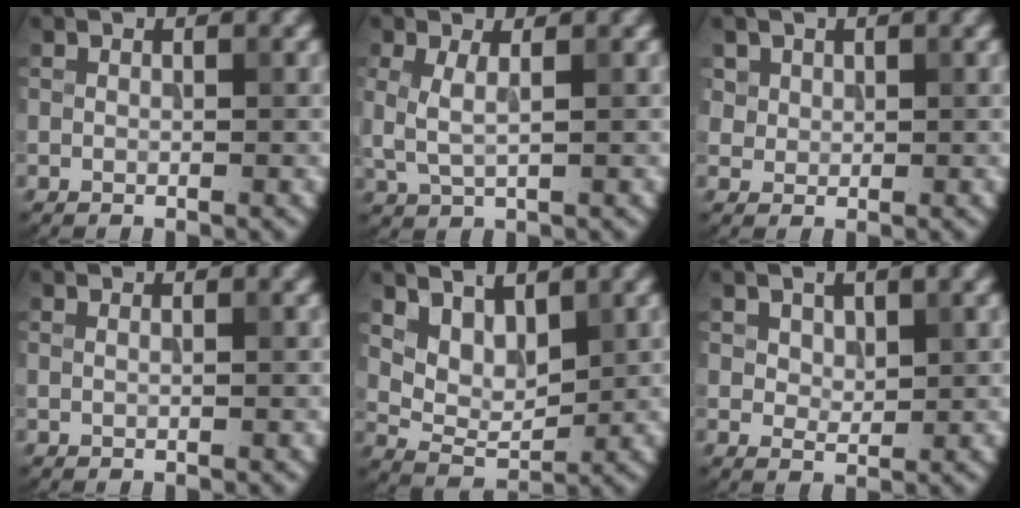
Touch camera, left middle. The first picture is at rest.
{"total": 2.0, "force": [0.4, 0.5, 1.9], "torque": [-0.054, -0.001, 0.011]}
{"total": 3.0, "force": [1.6, 2.3, 1.1], "torque": [-0.042, -0.001, 0.045]}
{"total": 0.0}
{"total": 3.6, "force": [2.2, 1.9, 2.2], "torque": [-0.050, -0.010, 0.040]}
{"total": 2.0, "force": [1.0, 1.1, 1.4], "torque": [-0.032, -0.003, 0.023]}